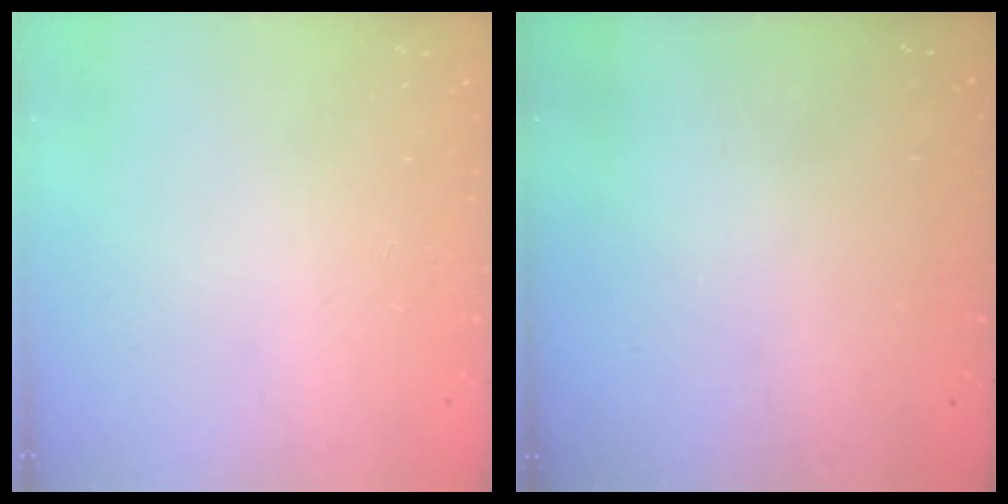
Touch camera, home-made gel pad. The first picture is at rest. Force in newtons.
{"total": 3.1, "press": 3.1, "slide": 0.3}